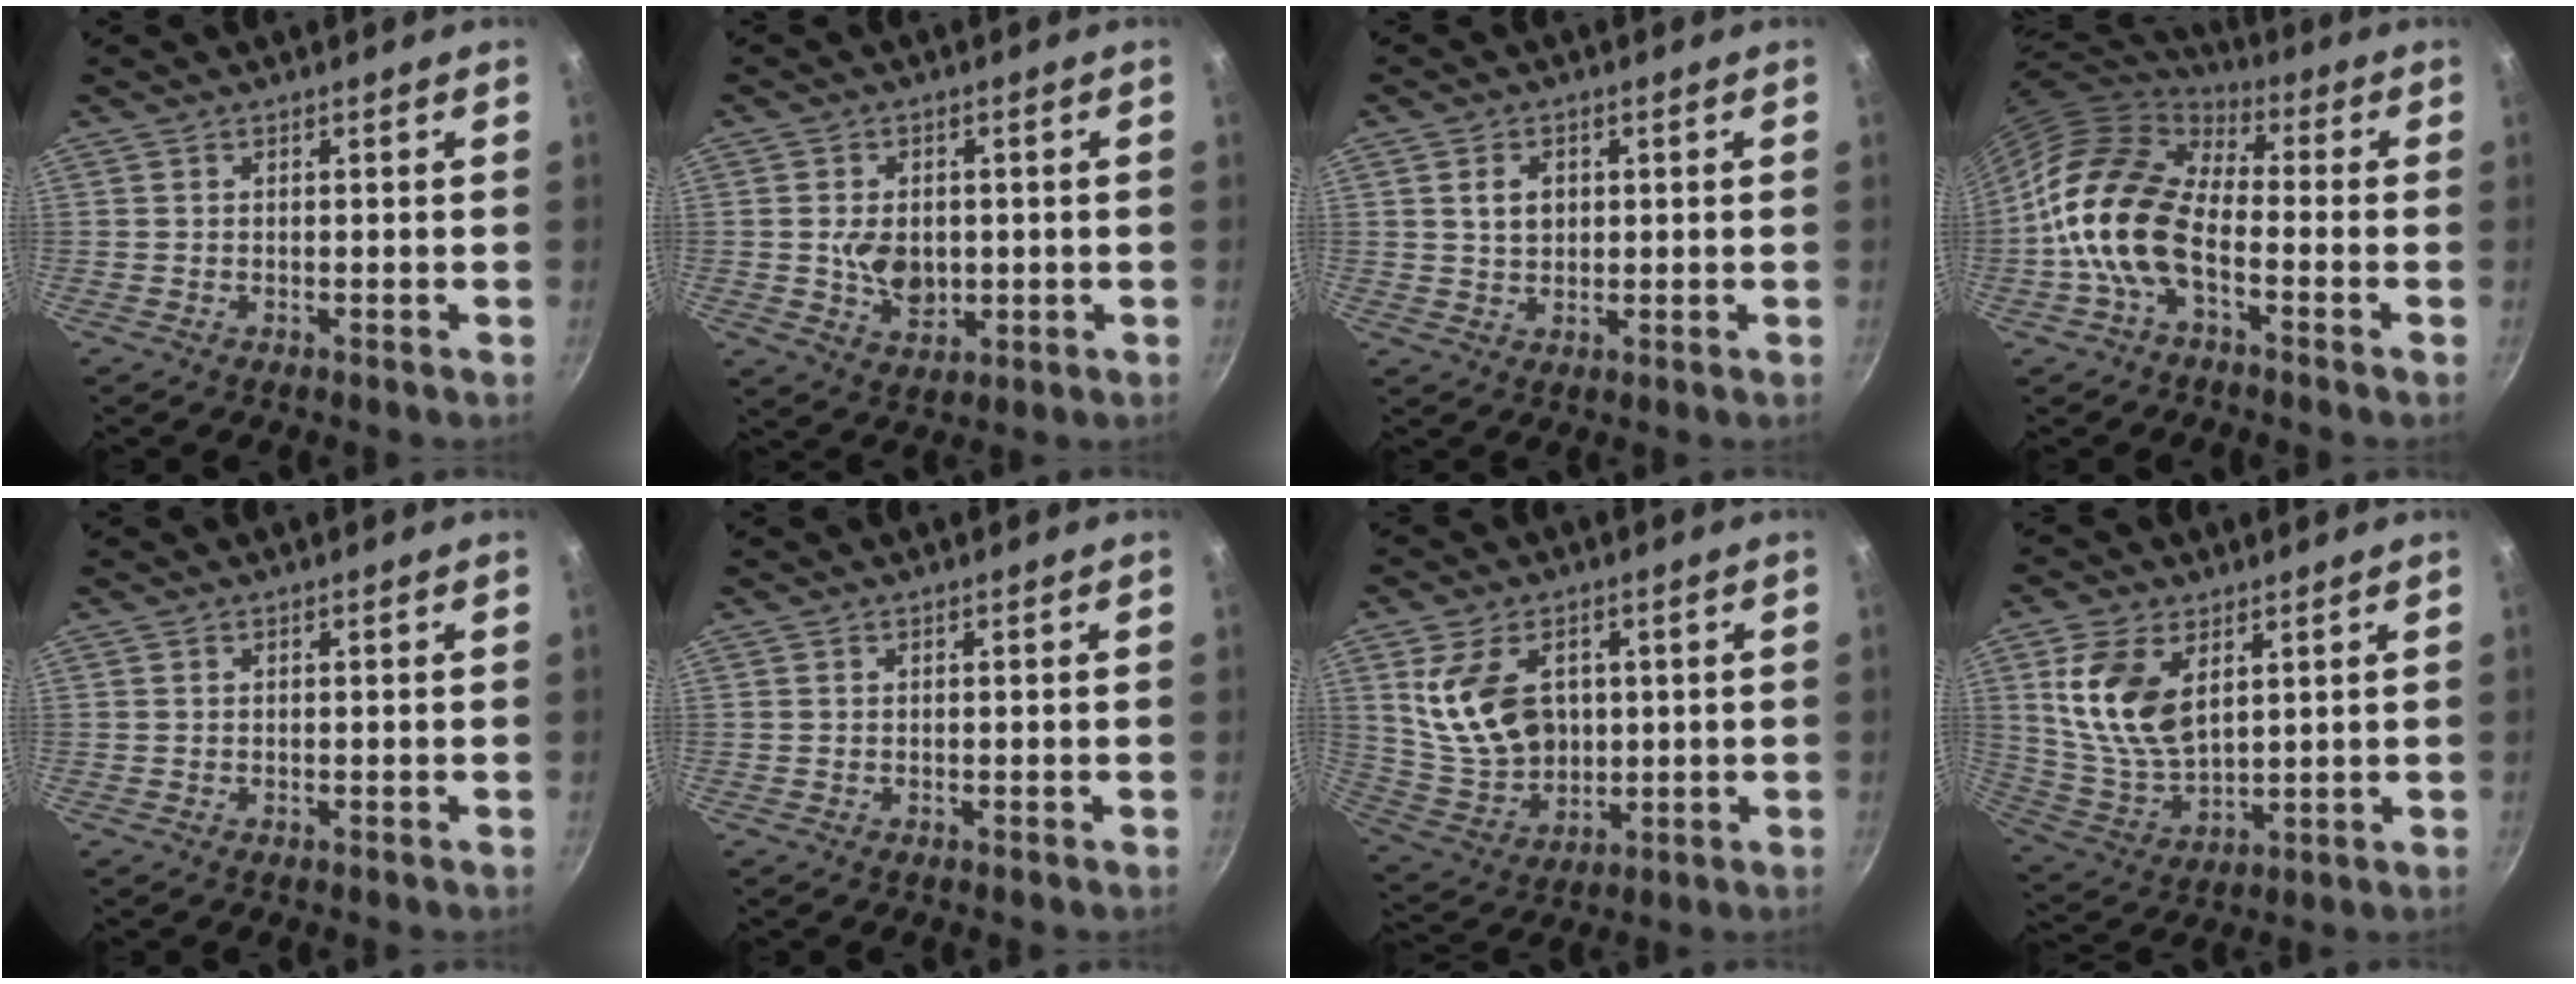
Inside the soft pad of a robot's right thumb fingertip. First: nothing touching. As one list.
[{"total": 7.4, "force": [-0.1, 5.4, 5.1], "torque": [-0.068, -0.009, 0.003]}, {"total": 4.5, "force": [1.1, 3.3, 2.8], "torque": [-0.034, -0.001, 0.021]}, {"total": 15.1, "force": [-3.9, 8.7, 11.7], "torque": [-0.191, 0.037, -0.090]}, {"total": 0.0}, {"total": 0.0}, {"total": 14.5, "force": [3.1, 10.2, 9.9], "torque": [-0.161, -0.020, 0.076]}, {"total": 13.9, "force": [4.6, 8.1, 10.3], "torque": [-0.192, -0.027, 0.103]}]